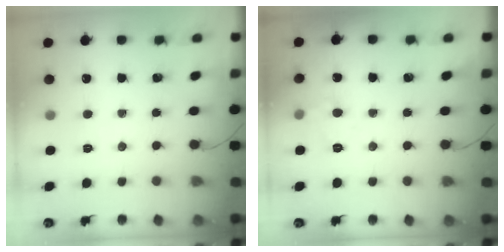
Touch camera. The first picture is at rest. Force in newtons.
{"total": 5.0, "press": 4.9, "slide": 1.1}